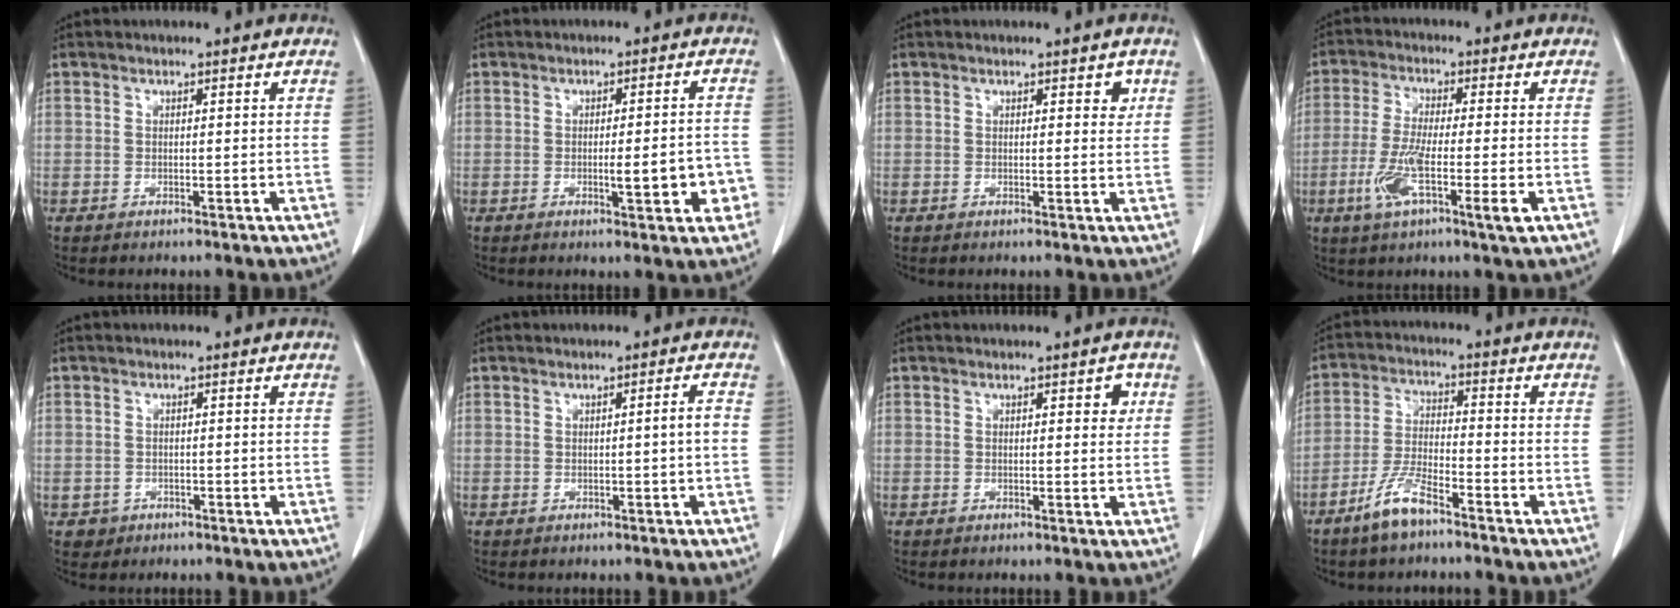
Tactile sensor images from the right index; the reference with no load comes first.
{"total": 6.2, "force": [-1.9, 1.2, 5.8], "torque": [-0.074, 0.007, -0.019]}
{"total": 1.8, "force": [0.9, 0.8, 1.4], "torque": [-0.012, -0.003, 0.009]}
{"total": 9.4, "force": [-3.2, 0.6, 8.8], "torque": [-0.168, -0.016, -0.060]}
{"total": 2.0, "force": [-0.8, 1.8, -0.1], "torque": [0.001, 0.007, -0.010]}
{"total": 1.6, "force": [-0.3, -0.3, 1.5], "torque": [-0.024, 0.000, -0.002]}
{"total": 1.9, "force": [0.8, 0.8, 1.6], "torque": [-0.015, 0.001, 0.008]}
{"total": 6.8, "force": [-4.9, 1.4, 4.5], "torque": [-0.102, -0.008, -0.097]}